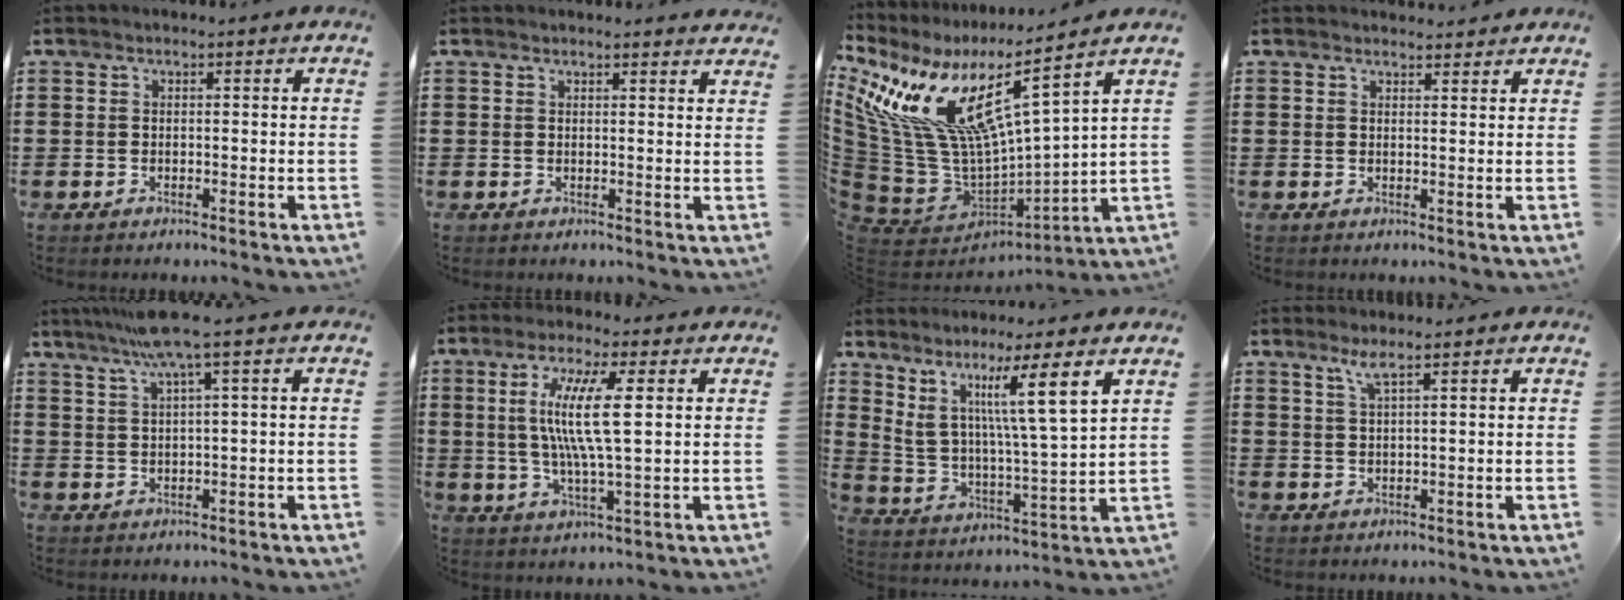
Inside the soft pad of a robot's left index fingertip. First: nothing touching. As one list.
[{"total": 1.5, "force": [1.5, 0.3, 0.0], "torque": [-0.004, 0.001, 0.030]}, {"total": 12.0, "force": [7.1, 4.1, 8.8], "torque": [-0.229, -0.072, 0.115]}, {"total": 1.8, "force": [1.8, 0.2, 0.1], "torque": [-0.006, 0.003, 0.035]}, {"total": 5.9, "force": [3.3, -0.6, 4.8], "torque": [-0.101, 0.000, 0.057]}, {"total": 9.8, "force": [2.3, 1.5, 9.4], "torque": [-0.190, 0.001, 0.033]}, {"total": 8.6, "force": [6.1, -0.4, 6.0], "torque": [-0.132, -0.038, 0.096]}, {"total": 2.6, "force": [1.9, 0.1, 1.8], "torque": [-0.041, 0.001, 0.035]}]